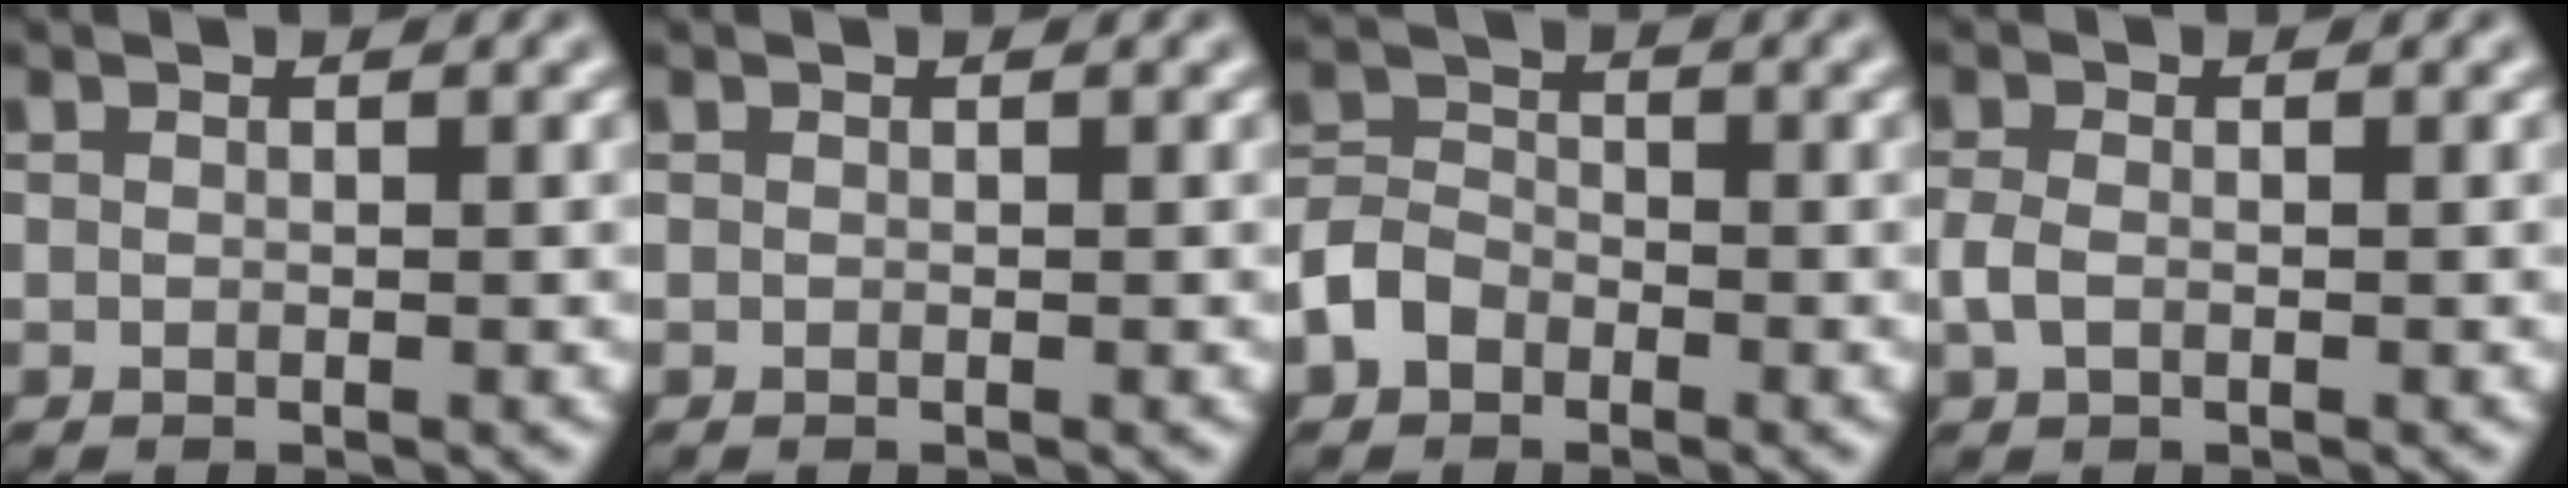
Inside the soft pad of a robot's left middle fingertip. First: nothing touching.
{"total": 0.0}
{"total": 3.1, "force": [-1.7, 2.3, 1.3], "torque": [-0.025, 0.006, -0.043]}
{"total": 1.6, "force": [-0.4, 1.0, 1.2], "torque": [-0.028, 0.001, -0.010]}